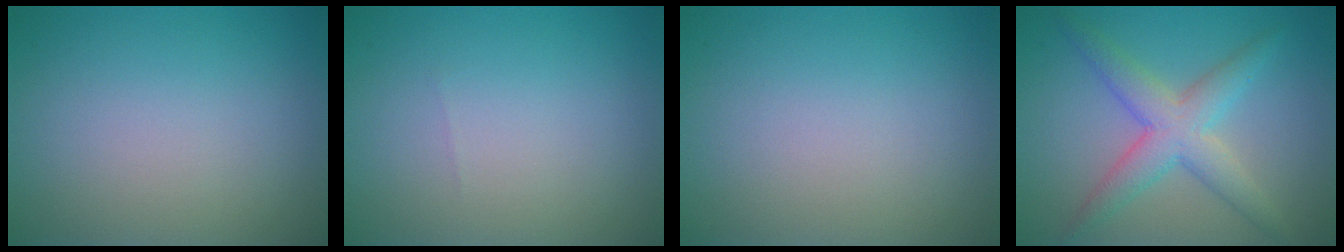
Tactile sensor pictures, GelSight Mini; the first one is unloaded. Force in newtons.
{"total": 0.0}
{"total": 0.0}
{"total": 4.6, "press": 4.6, "slide": 0.1}